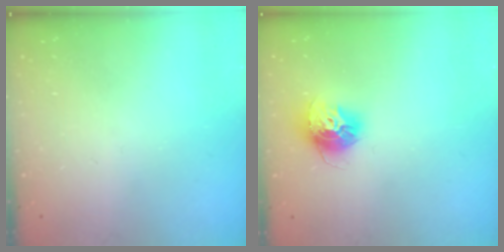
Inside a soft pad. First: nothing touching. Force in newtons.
{"total": 13.5, "press": 13.4, "slide": 1.2}